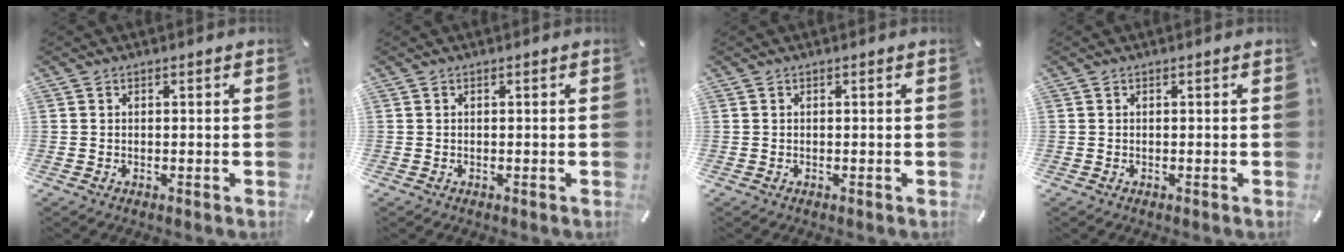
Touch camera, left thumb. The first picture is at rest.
{"total": 0.0}
{"total": 0.0}
{"total": 0.0}